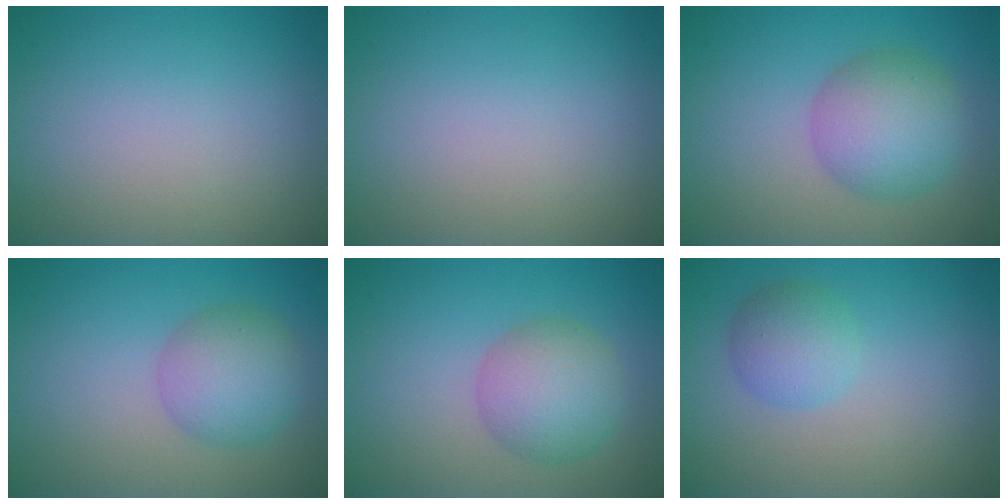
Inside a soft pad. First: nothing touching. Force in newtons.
{"total": 0.0}
{"total": 5.6, "press": 5.6, "slide": 0.1}
{"total": 4.5, "press": 4.5, "slide": 0.1}
{"total": 4.8, "press": 4.8, "slide": 0.2}
{"total": 2.8, "press": 2.8, "slide": 0.1}